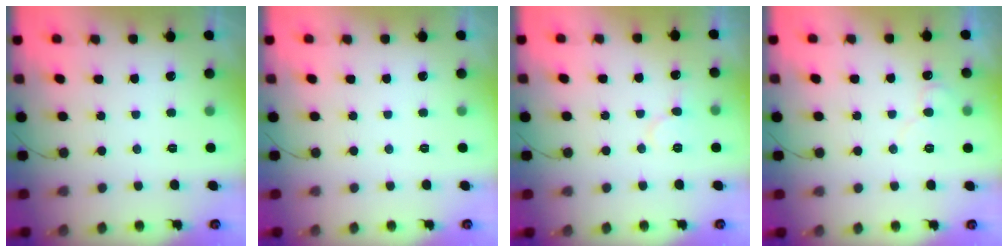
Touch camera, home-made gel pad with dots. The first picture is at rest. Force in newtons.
{"total": 0.0}
{"total": 6.8, "press": 6.8, "slide": 0.7}
{"total": 5.9, "press": 5.8, "slide": 0.5}